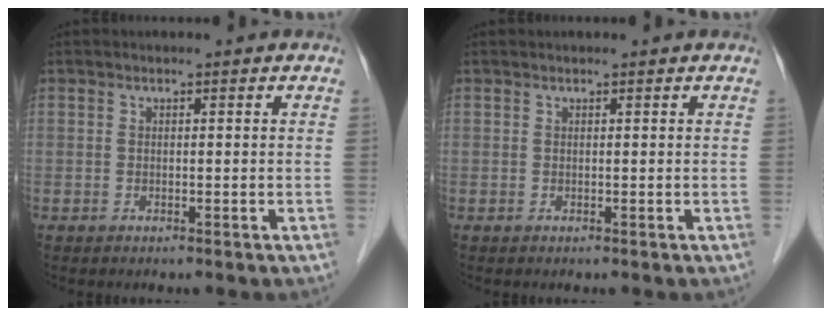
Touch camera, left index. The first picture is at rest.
{"total": 1.0, "force": [0.9, 0.1, 0.3], "torque": [-0.008, 0.016, 0.016]}